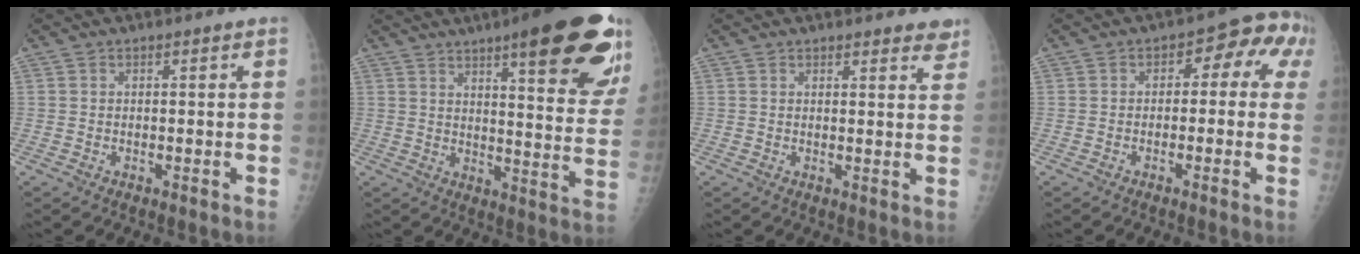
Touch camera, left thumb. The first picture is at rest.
{"total": 24.7, "force": [14.7, 5.6, 19.0], "torque": [-0.221, -0.052, 0.189]}
{"total": 4.1, "force": [3.6, 1.3, 1.6], "torque": [0.006, -0.015, 0.036]}
{"total": 7.4, "force": [0.4, 4.8, 5.6], "torque": [-0.025, 0.042, -0.010]}